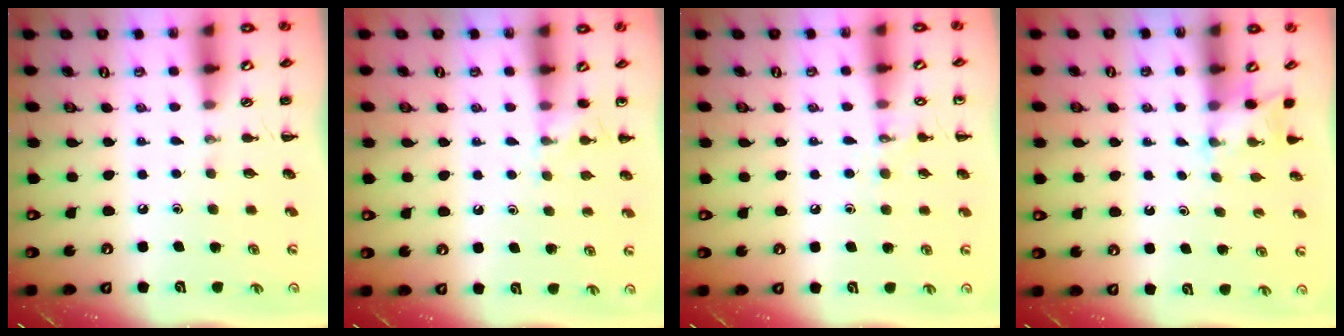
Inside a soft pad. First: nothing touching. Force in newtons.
{"total": 6.3, "press": 5.9, "slide": 2.1}
{"total": 7.4, "press": 7.1, "slide": 1.9}
{"total": 2.6, "press": 2.5, "slide": 0.9}